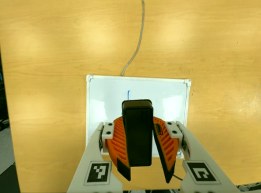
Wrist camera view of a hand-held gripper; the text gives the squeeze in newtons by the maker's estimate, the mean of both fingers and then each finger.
{"total": 9.2, "left": 9.0, "right": 9.3}